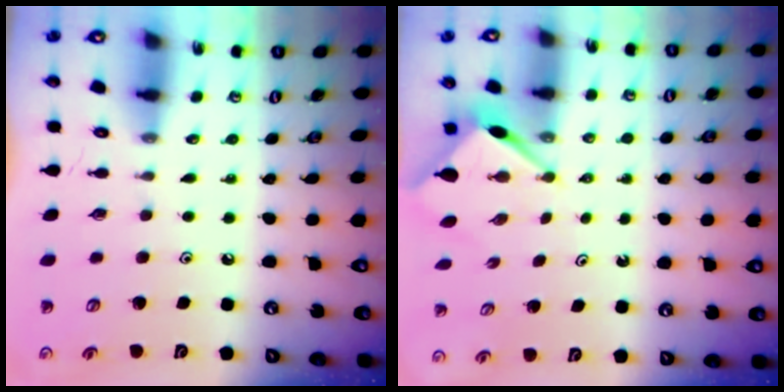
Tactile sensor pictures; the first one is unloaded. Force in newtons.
{"total": 2.9, "press": 2.8, "slide": 0.3}